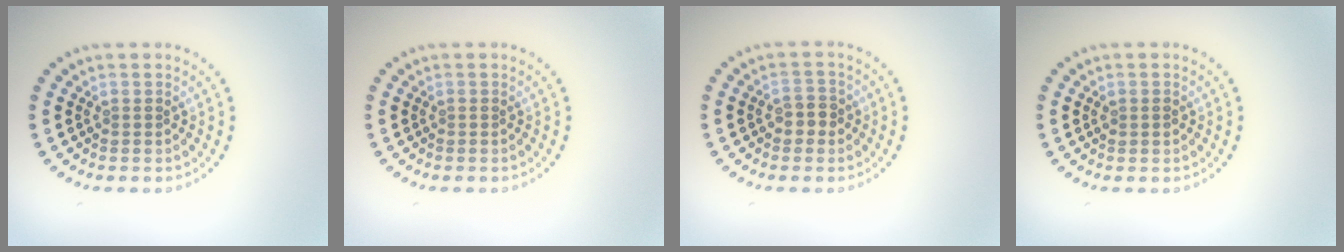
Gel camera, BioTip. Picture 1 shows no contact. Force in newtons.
{"total": 0.0}
{"total": 1.9, "press": 1.8, "slide": 0.6}
{"total": 0.8, "press": 0.8, "slide": 0.1}